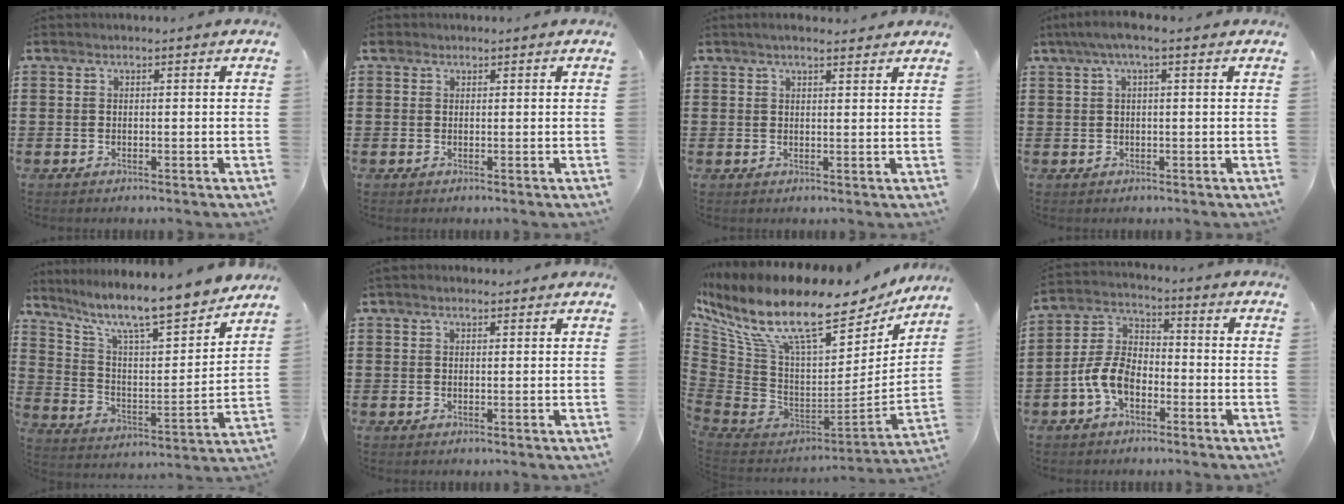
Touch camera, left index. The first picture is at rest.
{"total": 0.9, "force": [0.5, 0.6, 0.3], "torque": [-0.009, 0.005, 0.010]}
{"total": 2.4, "force": [2.1, 0.3, 1.3], "torque": [-0.028, 0.005, 0.038]}
{"total": 2.5, "force": [0.8, 0.2, 2.4], "torque": [-0.044, 0.002, 0.012]}
{"total": 10.7, "force": [9.0, 1.5, 5.6], "torque": [-0.128, -0.065, 0.148]}
{"total": 1.2, "force": [1.0, 0.4, 0.6], "torque": [-0.014, 0.003, 0.018]}
{"total": 16.6, "force": [9.4, 5.9, 12.3], "torque": [-0.280, -0.070, 0.152]}
{"total": 6.9, "force": [-3.2, 4.0, 4.6], "torque": [-0.122, 0.005, -0.070]}